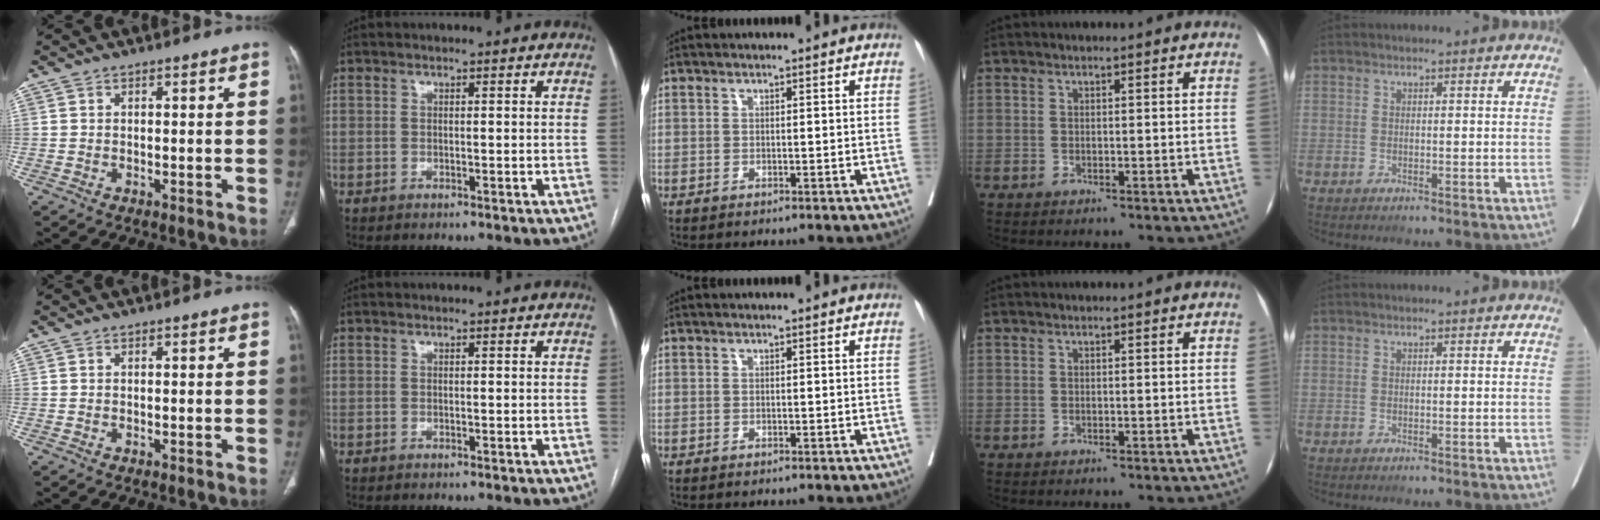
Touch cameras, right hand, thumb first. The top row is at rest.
{}